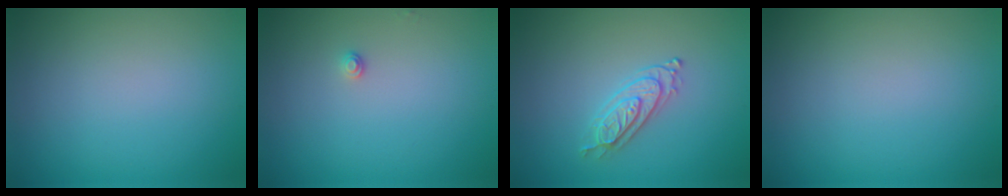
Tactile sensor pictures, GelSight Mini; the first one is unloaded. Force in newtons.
{"total": 0.8, "press": 0.8, "slide": 0.0}
{"total": 2.2, "press": 2.1, "slide": 0.7}
{"total": 0.0}